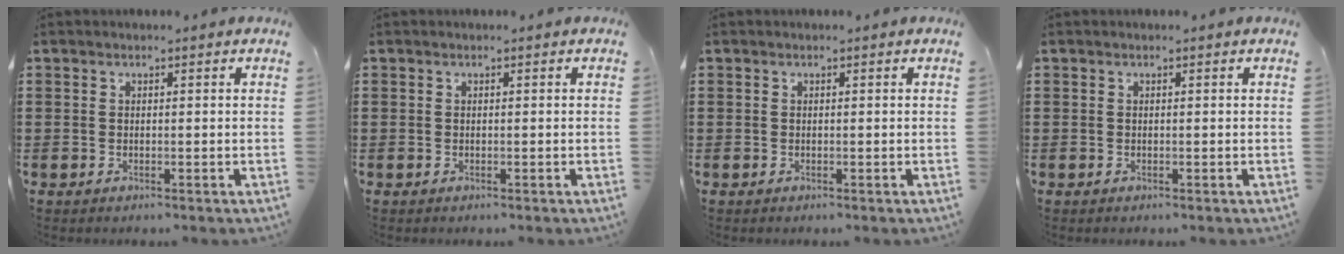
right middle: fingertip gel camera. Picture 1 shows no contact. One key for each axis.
{"total": 0.0}
{"total": 0.0}
{"total": 0.0}